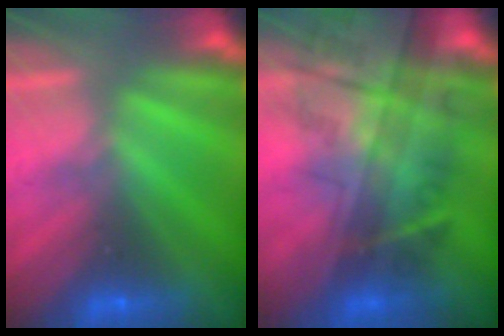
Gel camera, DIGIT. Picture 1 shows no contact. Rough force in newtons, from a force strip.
{"total": 7.6}